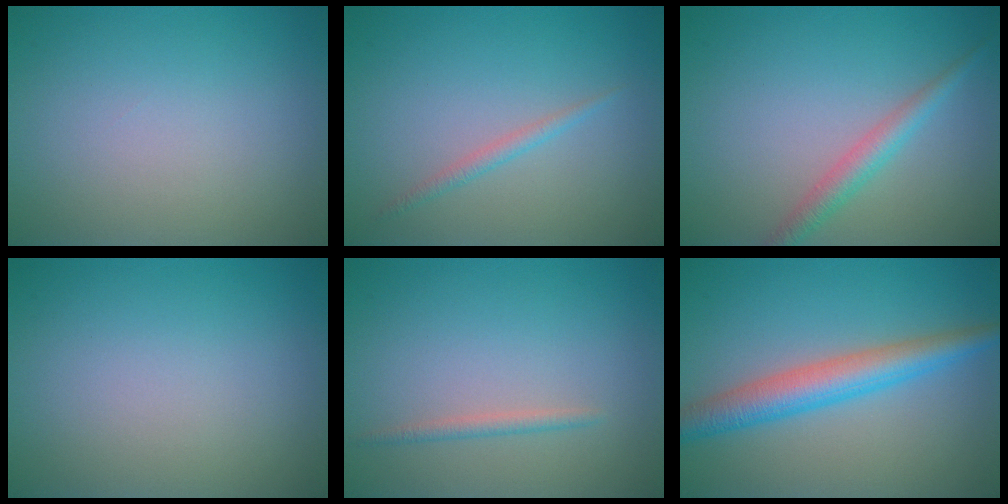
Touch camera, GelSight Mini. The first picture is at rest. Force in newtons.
{"total": 1.1, "press": 1.1, "slide": 0.1}
{"total": 2.3, "press": 2.3, "slide": 0.1}
{"total": 0.0}
{"total": 1.1, "press": 1.1, "slide": 0.0}
{"total": 4.7, "press": 4.7, "slide": 0.1}